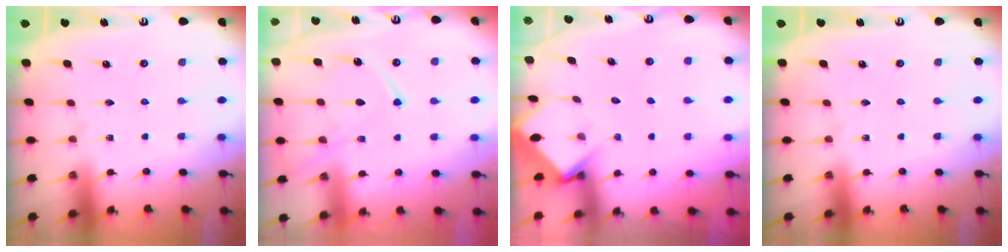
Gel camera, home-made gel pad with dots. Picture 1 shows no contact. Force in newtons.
{"total": 12.2, "press": 12.1, "slide": 1.4}
{"total": 3.7, "press": 3.7, "slide": 0.3}
{"total": 0.0}